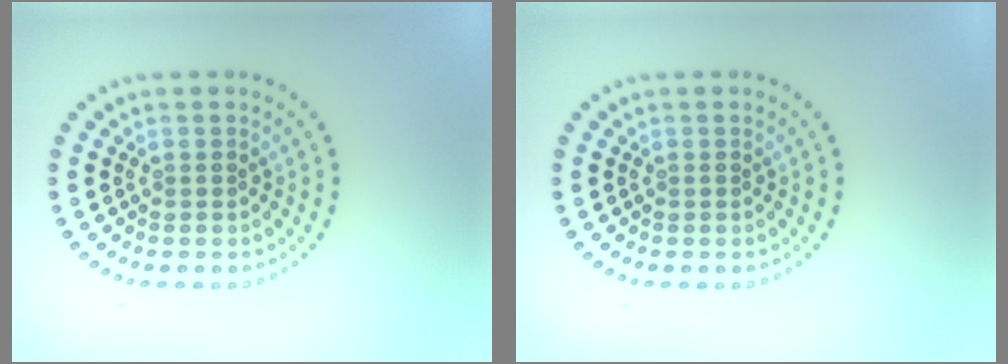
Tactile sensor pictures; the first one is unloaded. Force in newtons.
{"total": 0.0}